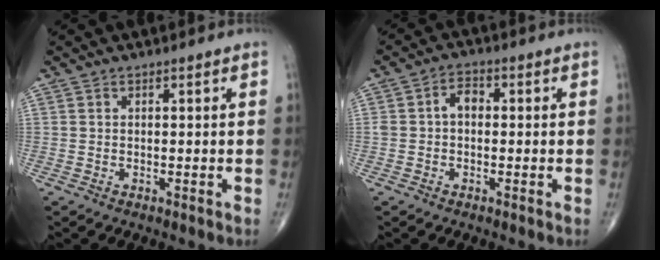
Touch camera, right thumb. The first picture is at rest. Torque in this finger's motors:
{"motor_torque": [-0.16, 0.04, 0.62, -0.05, 0.01]}